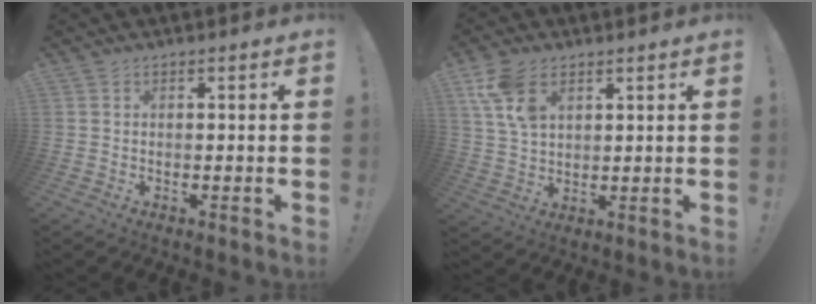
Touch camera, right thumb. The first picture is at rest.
{"total": 9.8, "force": [4.7, 6.0, 6.2], "torque": [-0.123, -0.004, 0.093]}